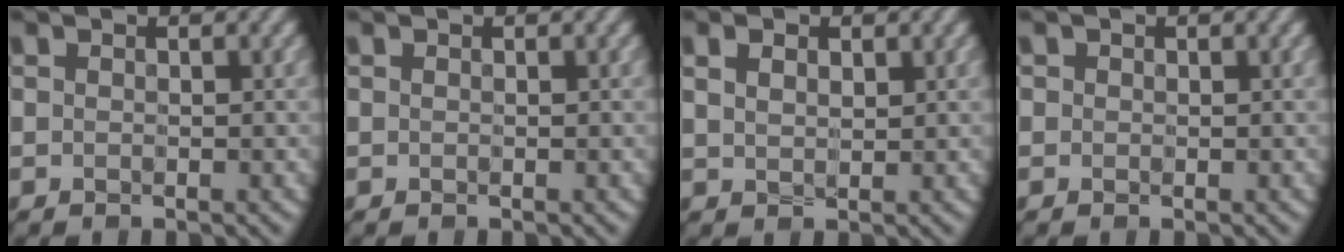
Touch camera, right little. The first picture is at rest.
{"total": 0.0}
{"total": 1.7, "force": [0.7, 1.1, 1.1], "torque": [-0.026, -0.002, 0.018]}
{"total": 0.5, "force": [0.0, 0.5, -0.1], "torque": [0.003, -0.001, 0.002]}